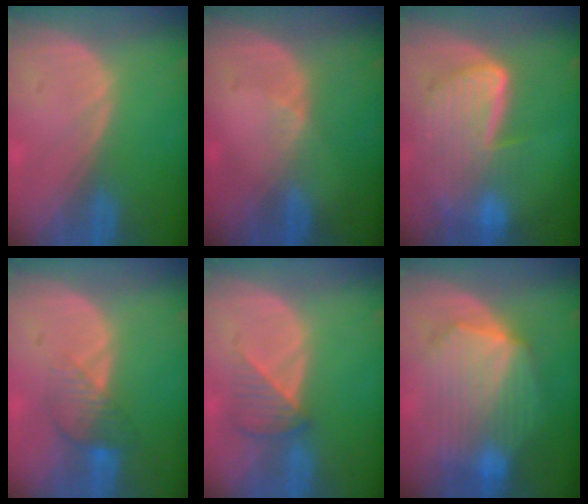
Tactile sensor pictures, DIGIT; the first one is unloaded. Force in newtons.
{"total": 1.8, "press": 1.2, "slide": 1.3}
{"total": 9.1, "press": 8.0, "slide": 4.5}
{"total": 4.5, "press": 3.8, "slide": 2.3}
{"total": 3.5, "press": 3.5, "slide": 0.4}
{"total": 10.1, "press": 10.0, "slide": 0.9}